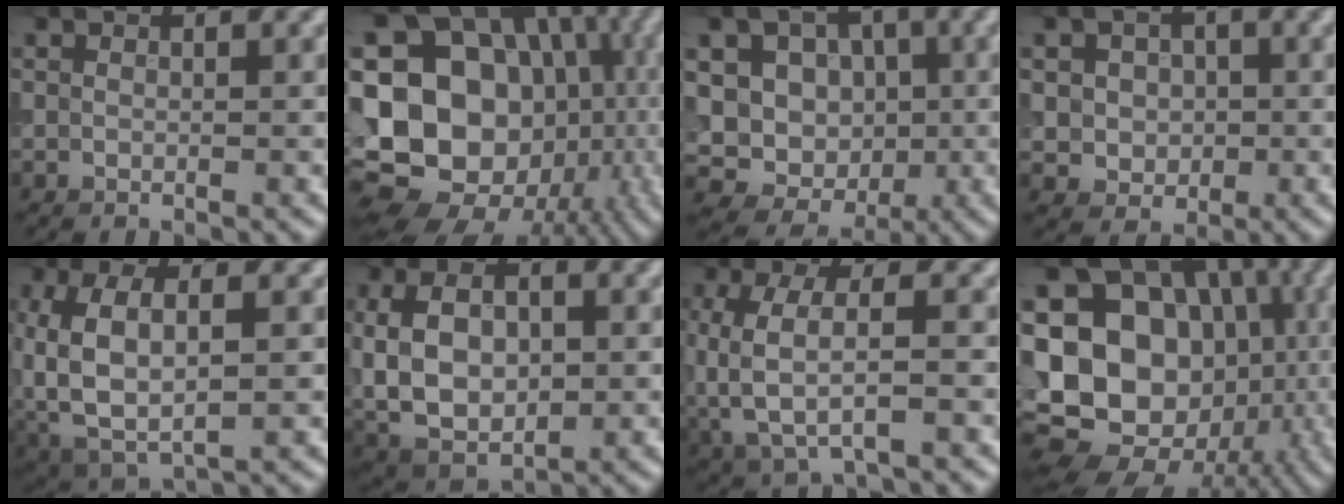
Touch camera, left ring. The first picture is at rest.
{"total": 22.1, "force": [-1.9, 18.6, 11.7], "torque": [-0.180, 0.027, -0.058]}
{"total": 12.9, "force": [0.3, 11.9, 5.0], "torque": [-0.088, 0.032, -0.018]}
{"total": 4.1, "force": [0.5, 3.7, 1.8], "torque": [-0.020, 0.008, -0.002]}
{"total": 6.8, "force": [-0.3, 3.7, 5.7], "torque": [-0.123, 0.003, -0.004]}
{"total": 9.0, "force": [-0.2, 5.9, 6.8], "torque": [-0.147, 0.002, 0.007]}
{"total": 4.9, "force": [-0.8, 2.0, 4.3], "torque": [-0.095, -0.003, -0.014]}
{"total": 20.0, "force": [-1.1, 16.9, 10.7], "torque": [-0.145, 0.014, -0.045]}